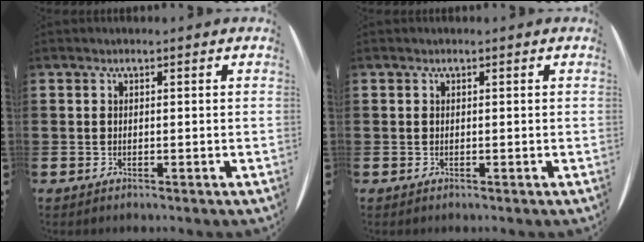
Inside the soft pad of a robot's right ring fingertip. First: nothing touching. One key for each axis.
{"total": 0.0}